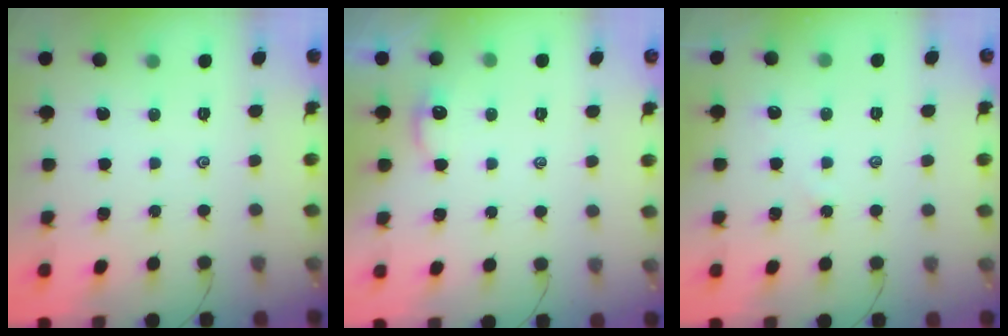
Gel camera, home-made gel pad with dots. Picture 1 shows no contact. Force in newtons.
{"total": 2.1, "press": 2.0, "slide": 0.3}
{"total": 2.8, "press": 2.8, "slide": 0.5}